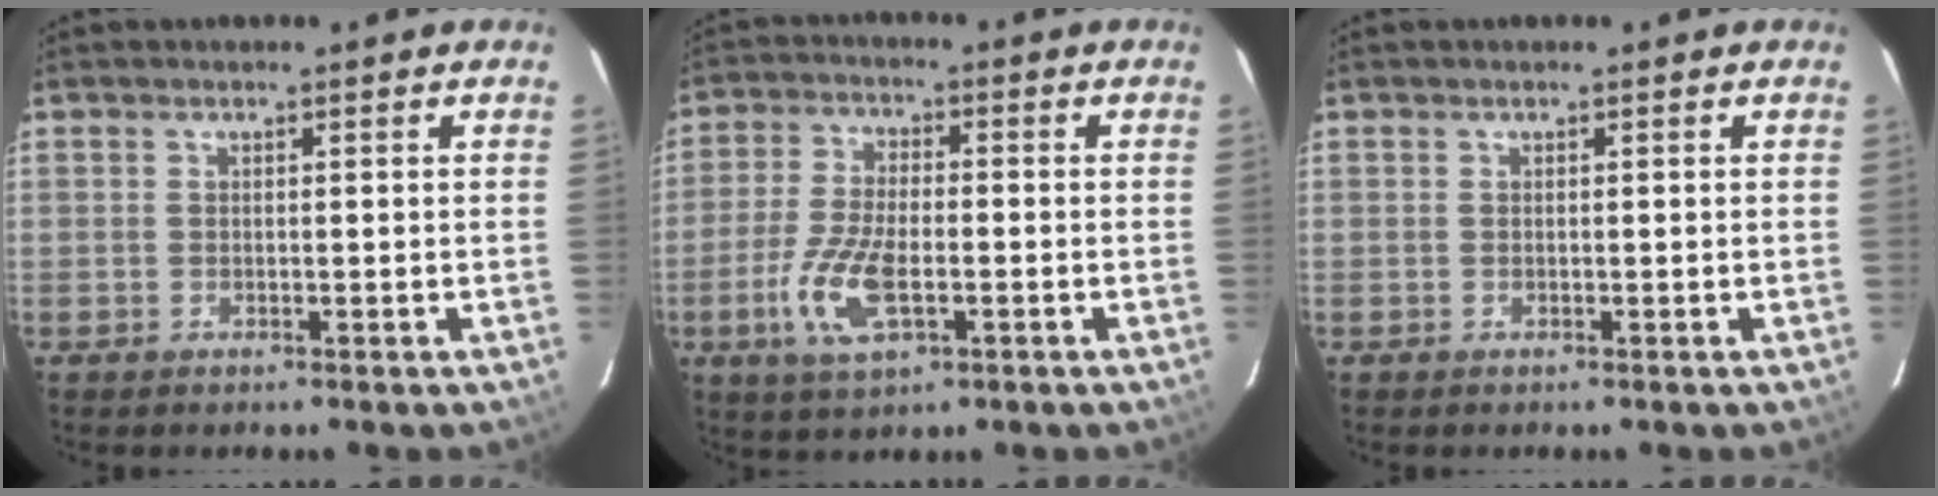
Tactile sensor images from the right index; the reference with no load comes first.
{"total": 10.4, "force": [-3.4, 4.4, 8.8], "torque": [-0.191, -0.007, -0.064]}
{"total": 0.0}